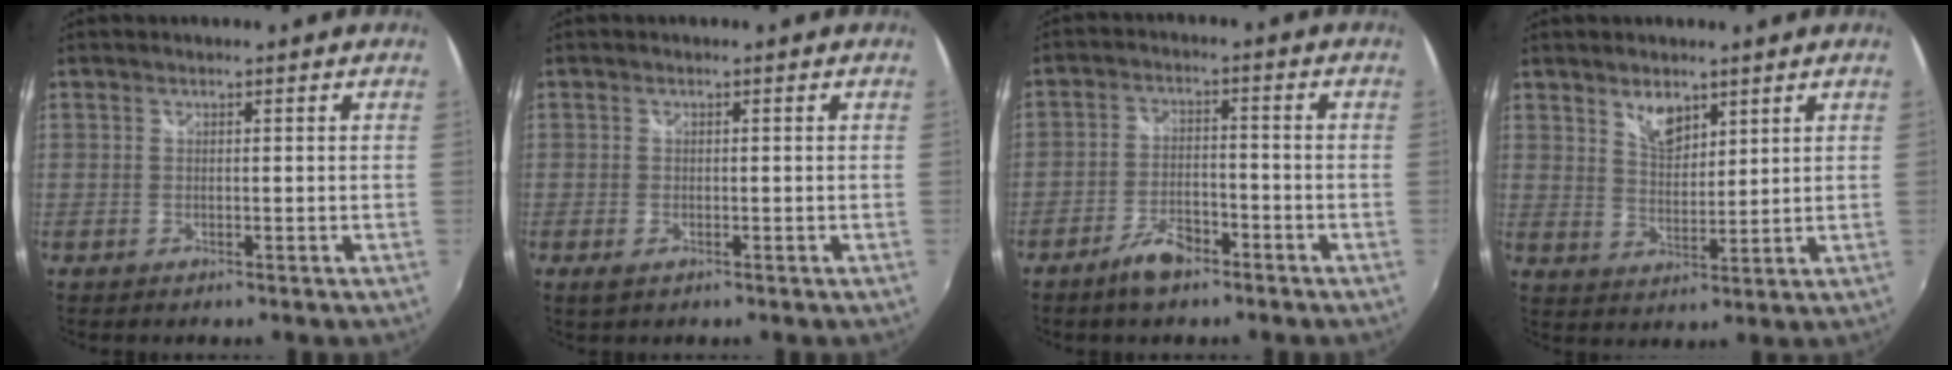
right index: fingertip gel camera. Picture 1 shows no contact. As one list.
[{"total": 1.8, "force": [-0.9, 1.0, 1.2], "torque": [-0.024, -0.006, -0.016]}, {"total": 6.6, "force": [-4.7, 2.5, 3.8], "torque": [-0.089, 0.000, -0.082]}, {"total": 5.2, "force": [3.5, 2.6, 2.9], "torque": [-0.043, 0.000, 0.064]}]